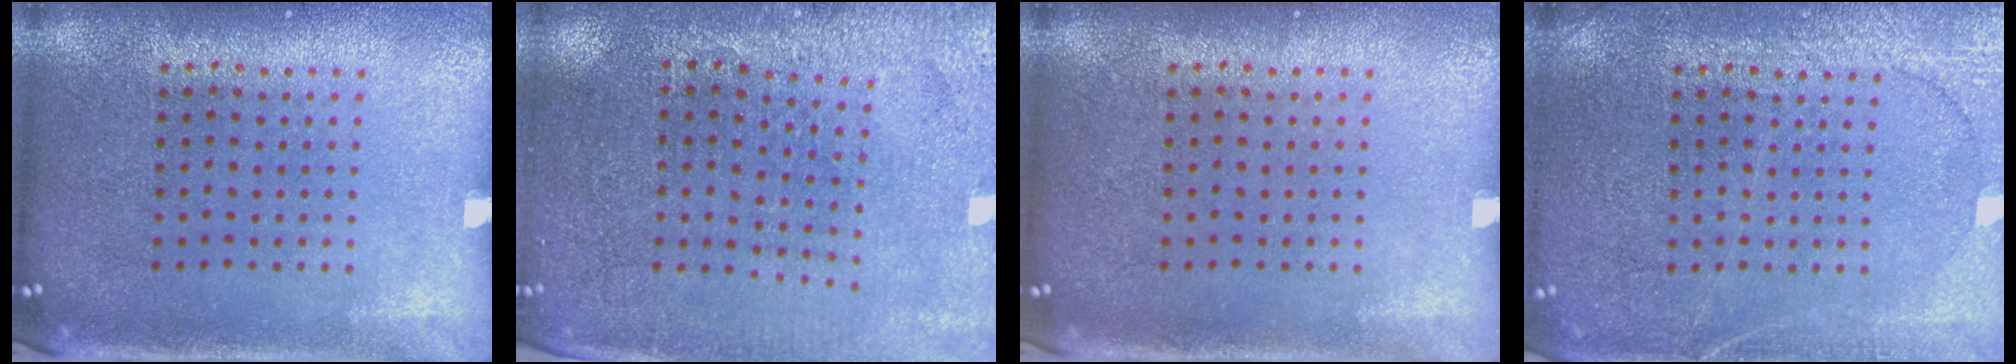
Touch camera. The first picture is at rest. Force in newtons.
{"total": 2.7, "press": 2.7, "slide": 0.3}
{"total": 0.0}
{"total": 4.3, "press": 4.3, "slide": 0.6}